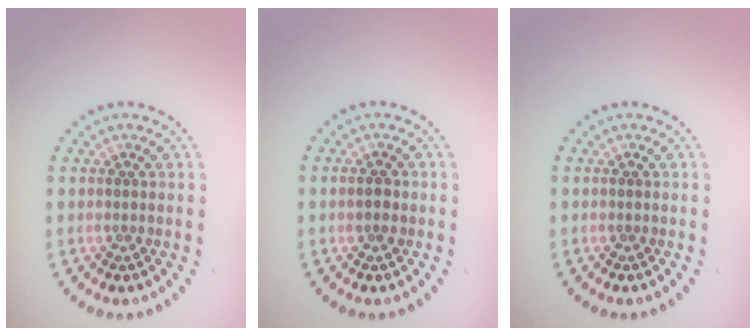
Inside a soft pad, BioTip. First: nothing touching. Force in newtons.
{"total": 1.2, "press": 1.2, "slide": 0.1}
{"total": 0.0}